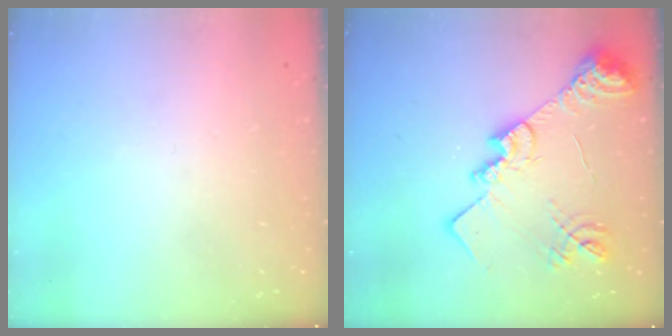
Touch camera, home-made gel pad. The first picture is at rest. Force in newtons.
{"total": 20.8, "press": 20.8, "slide": 1.8}